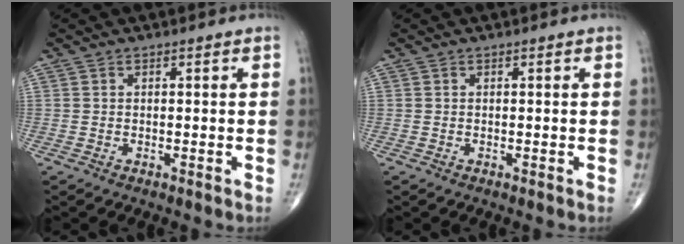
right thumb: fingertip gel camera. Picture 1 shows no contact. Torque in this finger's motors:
{"motor_torque": [0.01, 0.01, 0.00, 0.00, 0.00]}